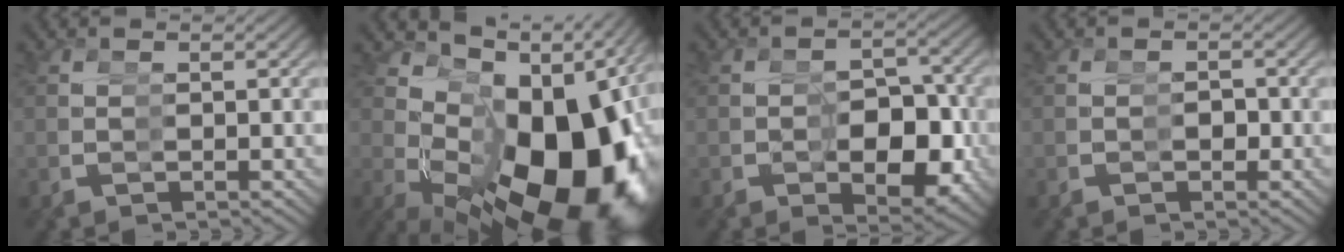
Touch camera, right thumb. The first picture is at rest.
{"total": 21.6, "force": [-1.4, 13.6, 16.8], "torque": [-0.265, -0.045, 0.003]}
{"total": 7.6, "force": [-1.6, 4.8, 5.7], "torque": [-0.088, -0.028, -0.014]}
{"total": 1.5, "force": [-0.5, 1.1, 1.0], "torque": [-0.007, -0.006, -0.009]}